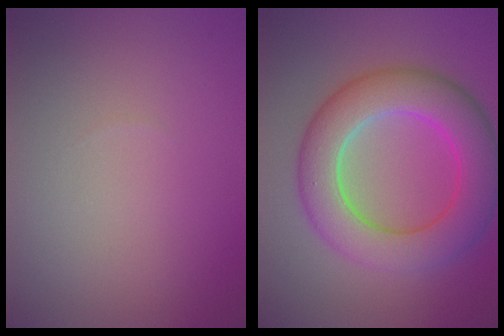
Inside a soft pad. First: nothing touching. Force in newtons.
{"total": 8.6, "press": 8.6, "slide": 0.3}